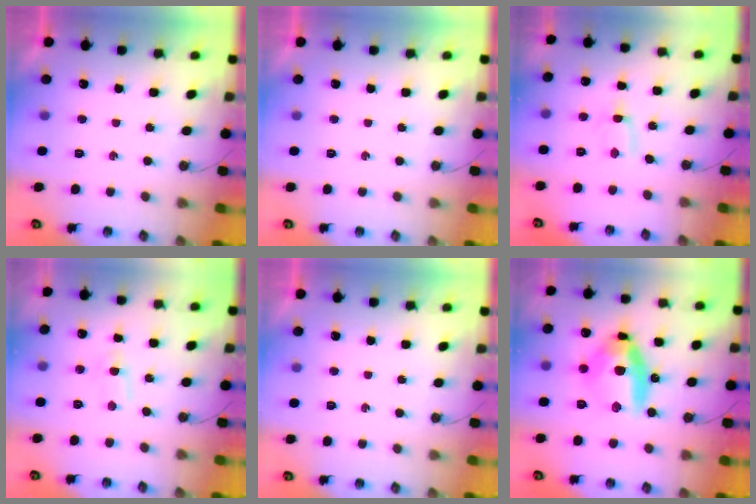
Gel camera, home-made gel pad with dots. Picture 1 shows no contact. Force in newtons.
{"total": 0.0}
{"total": 0.5, "press": 0.2, "slide": 0.5}
{"total": 2.7, "press": 2.7, "slide": 0.3}
{"total": 0.0}
{"total": 14.4, "press": 14.2, "slide": 2.4}